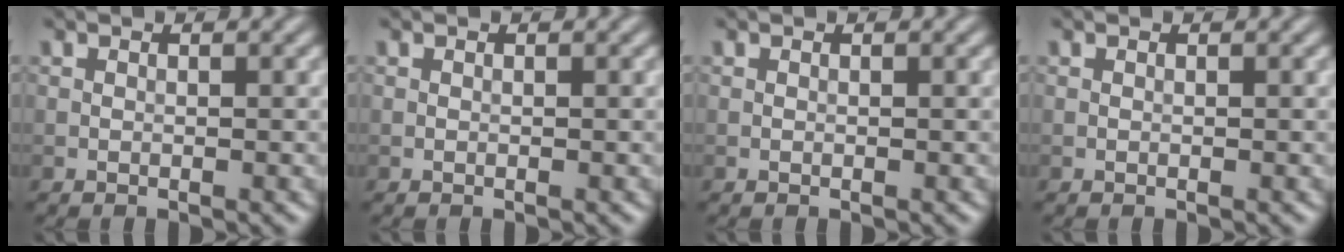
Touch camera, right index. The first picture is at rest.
{"total": 0.0}
{"total": 0.0}
{"total": 0.0}